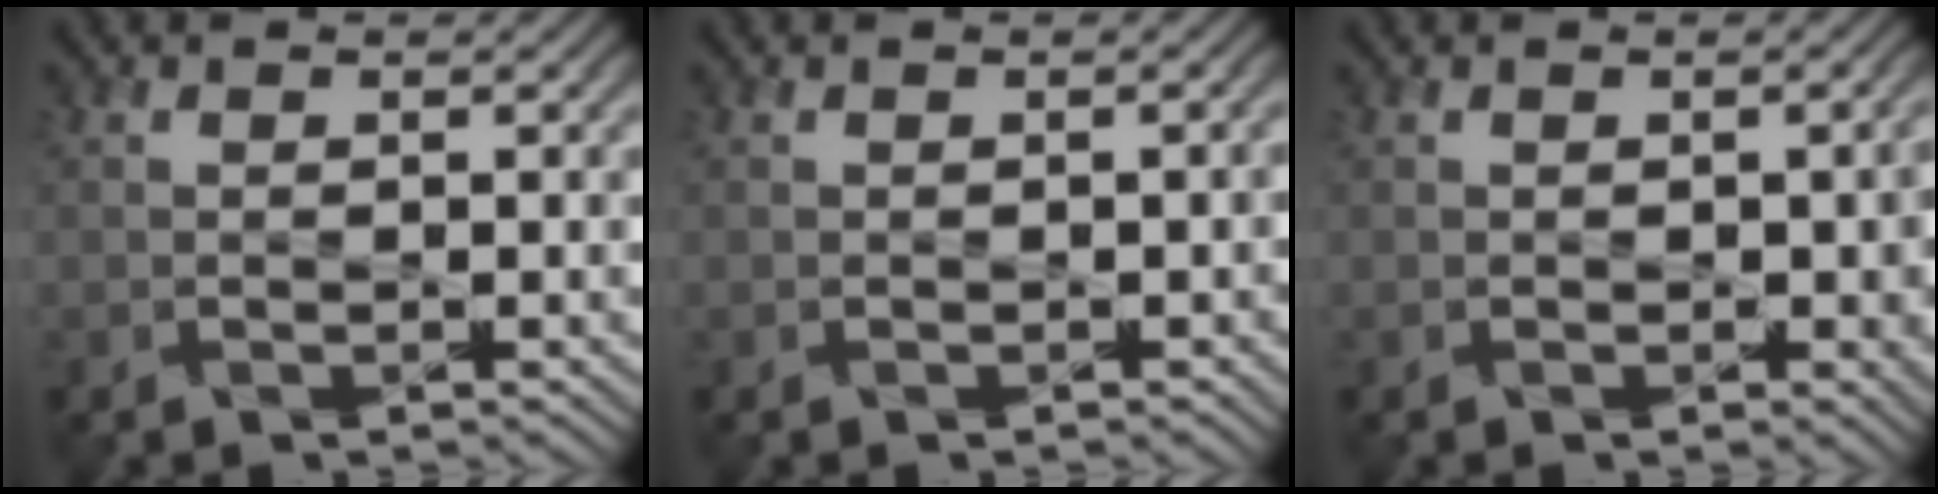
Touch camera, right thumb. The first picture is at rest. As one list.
[{"total": 1.0, "force": [-0.3, 0.4, 0.9], "torque": [-0.014, 0.001, -0.001]}, {"total": 3.6, "force": [-0.5, 2.0, 3.0], "torque": [-0.036, -0.008, 0.002]}]